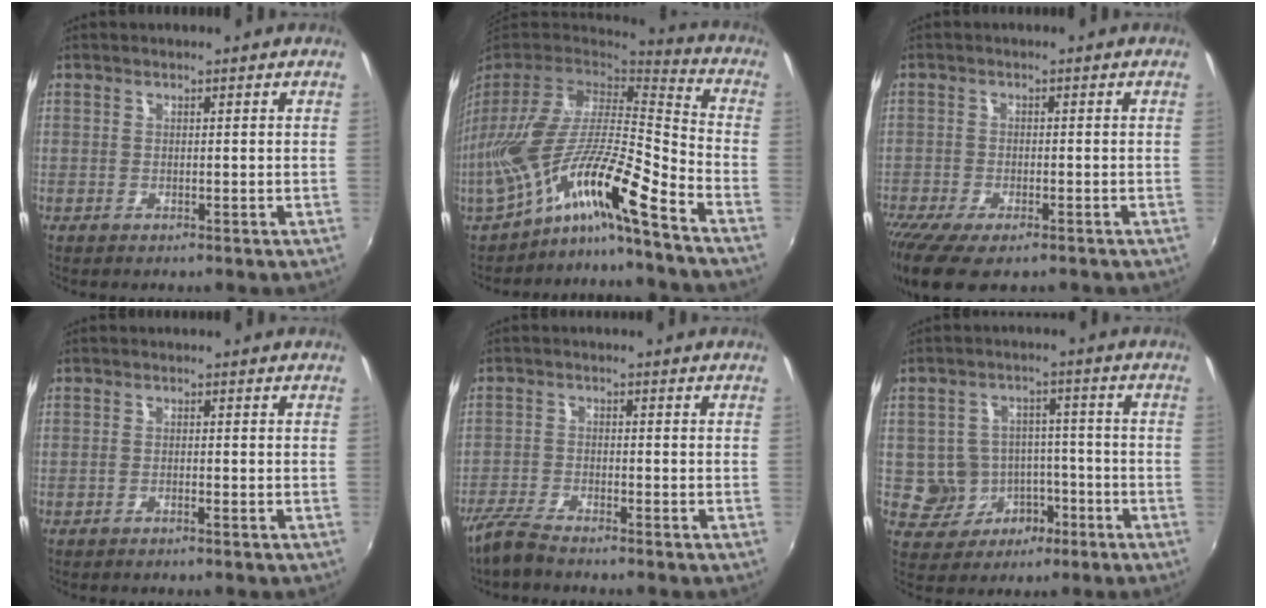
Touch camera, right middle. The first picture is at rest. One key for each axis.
{"total": 15.3, "fx": -10.6, "fy": 0.9, "fz": 10.9, "tx": -0.189, "ty": -0.017, "tz": -0.205}
{"total": 10.4, "fx": -7.4, "fy": 3.4, "fz": 6.5, "tx": -0.155, "ty": -0.049, "tz": -0.131}
{"total": 1.0, "fx": -0.9, "fy": 0.2, "fz": 0.5, "tx": -0.013, "ty": 0.000, "tz": -0.019}
{"total": 5.1, "fx": -4.5, "fy": 0.8, "fz": 2.2, "tx": -0.064, "ty": -0.011, "tz": -0.092}
{"total": 8.6, "fx": -3.3, "fy": 7.5, "fz": 2.6, "tx": -0.062, "ty": 0.019, "tz": -0.034}